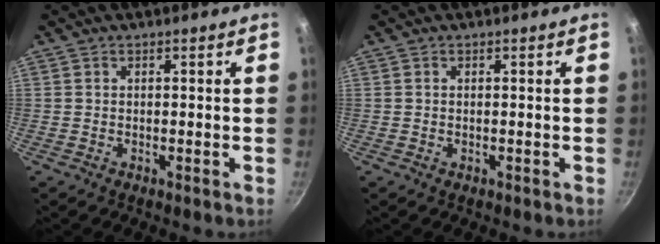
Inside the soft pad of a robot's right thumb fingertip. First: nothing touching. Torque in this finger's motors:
{"motor_torque": [-0.37, 0.03, -0.28, 0.07, -0.03]}